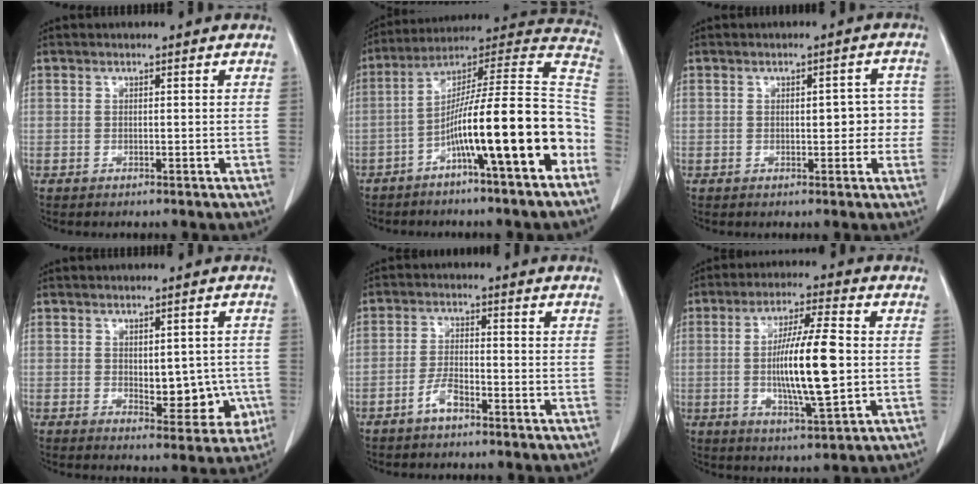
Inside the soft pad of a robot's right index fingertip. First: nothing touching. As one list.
[{"total": 19.9, "force": [-7.5, 0.4, 18.4], "torque": [-0.254, 0.023, -0.127]}, {"total": 4.9, "force": [0.0, 2.4, 4.3], "torque": [-0.043, 0.019, 0.000]}, {"total": 7.5, "force": [-0.9, 4.0, 6.3], "torque": [-0.064, 0.003, 0.001]}, {"total": 3.4, "force": [-2.3, 0.8, 2.3], "torque": [-0.047, 0.004, -0.047]}, {"total": 12.5, "force": [-0.5, 1.3, 12.4], "torque": [-0.224, -0.007, -0.009]}]